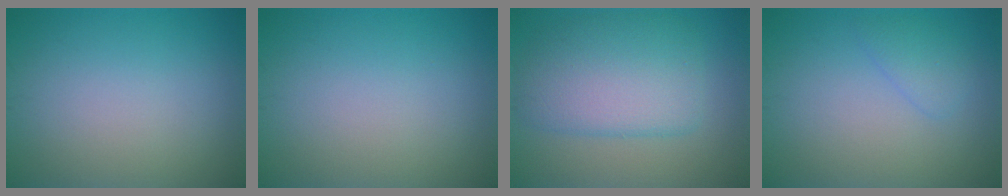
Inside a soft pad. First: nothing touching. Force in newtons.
{"total": 0.0}
{"total": 6.6, "press": 6.6, "slide": 0.4}
{"total": 1.6, "press": 1.6, "slide": 0.1}